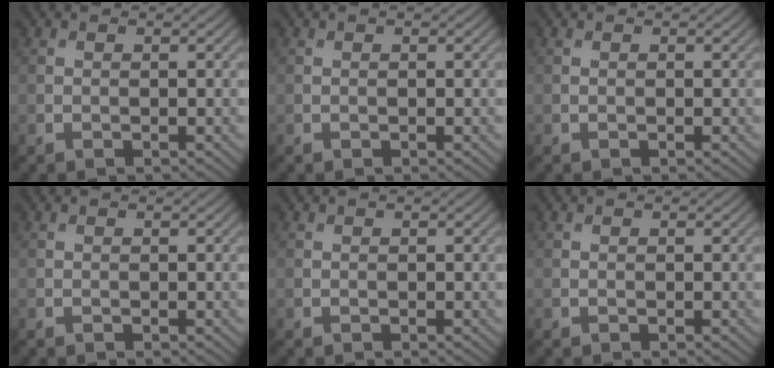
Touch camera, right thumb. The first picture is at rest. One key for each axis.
{"total": 0.0}
{"total": 0.0}
{"total": 0.0}
{"total": 0.0}
{"total": 0.0}